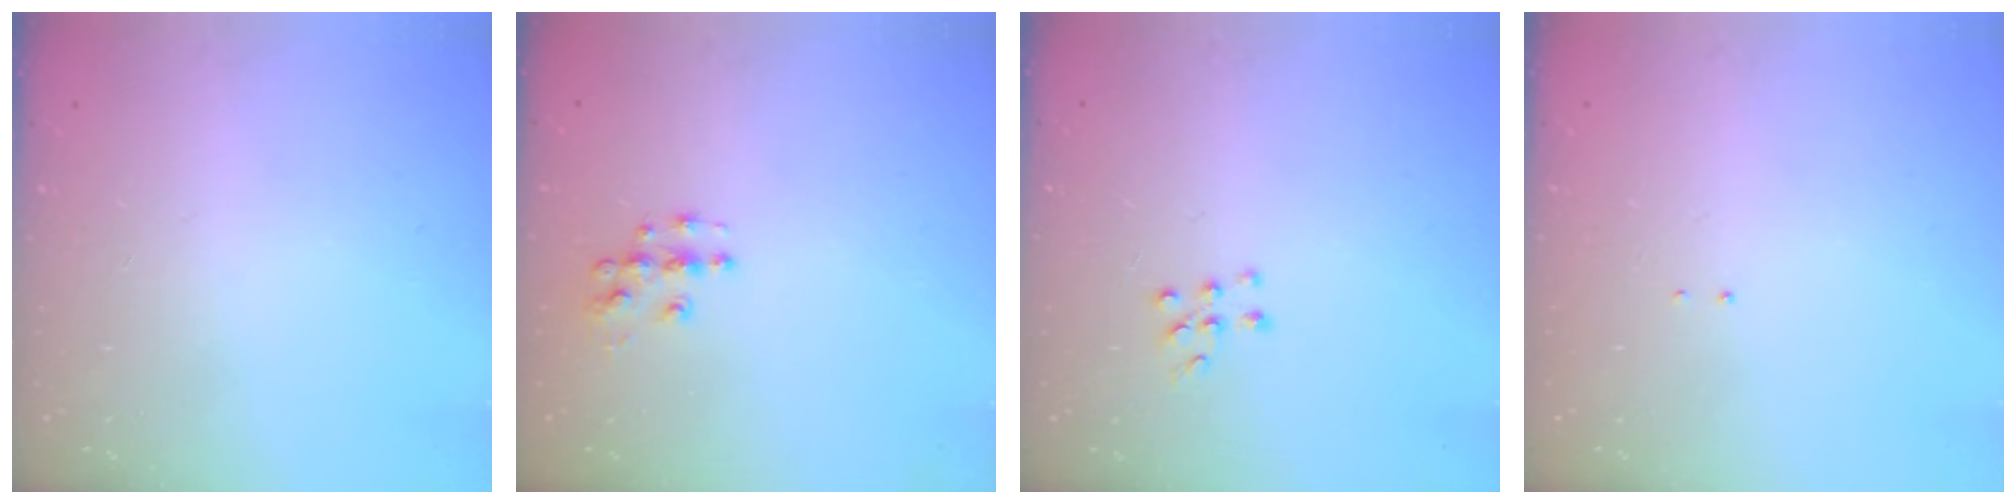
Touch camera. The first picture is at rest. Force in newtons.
{"total": 5.9, "press": 5.9, "slide": 0.4}
{"total": 5.6, "press": 5.6, "slide": 0.8}
{"total": 1.3, "press": 1.2, "slide": 0.6}